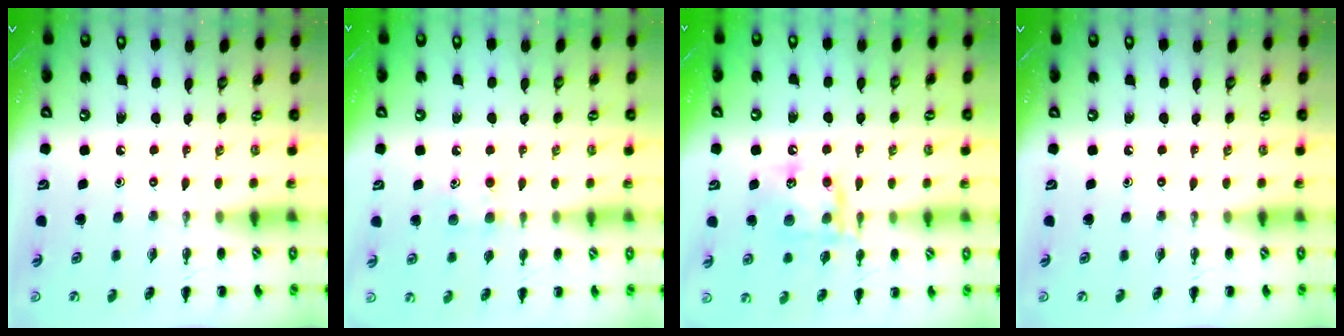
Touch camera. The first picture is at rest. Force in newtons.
{"total": 7.4, "press": 7.2, "slide": 1.4}
{"total": 15.4, "press": 15.3, "slide": 2.0}
{"total": 0.0}